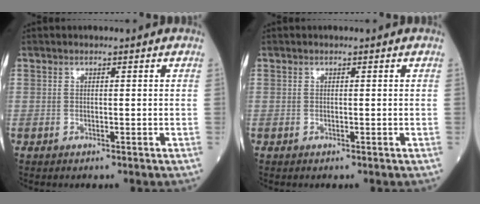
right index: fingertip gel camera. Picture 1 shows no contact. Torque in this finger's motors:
{"motor_torque": [0.00, 0.00, 0.00, 0.00]}